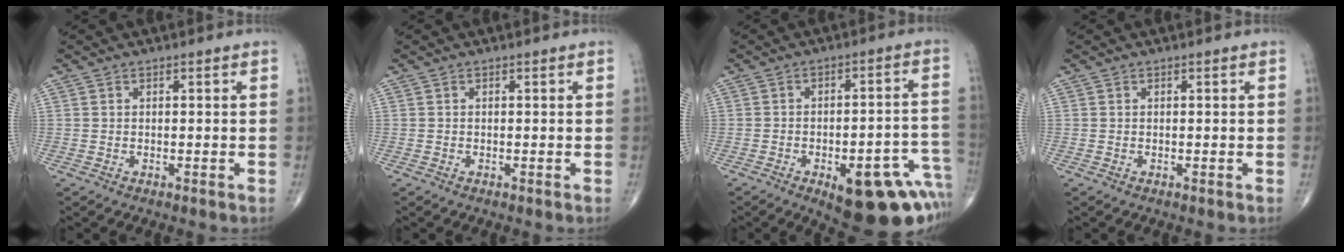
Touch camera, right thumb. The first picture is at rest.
{"total": 0.0}
{"total": 19.5, "force": [-9.0, 7.7, 15.5], "torque": [-0.115, 0.056, -0.098]}
{"total": 0.0}